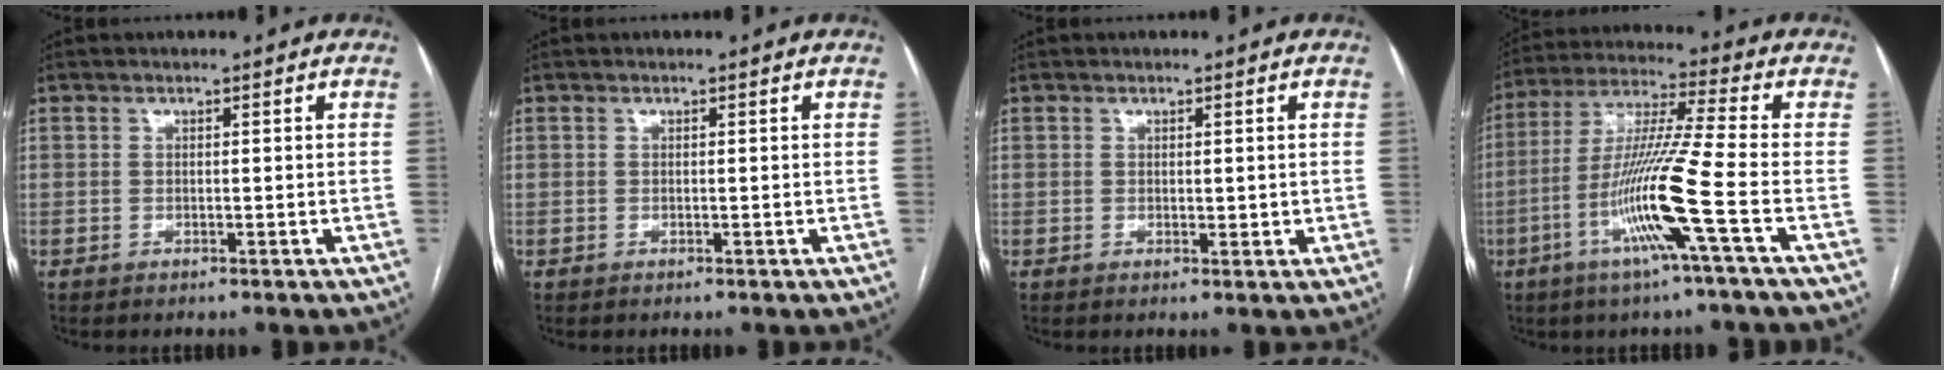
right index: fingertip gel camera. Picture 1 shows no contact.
{"total": 0.0}
{"total": 1.5, "force": [0.2, 0.8, 1.3], "torque": [-0.018, -0.006, 0.005]}
{"total": 14.0, "force": [-4.9, -1.9, 13.0], "torque": [-0.261, -0.013, -0.101]}